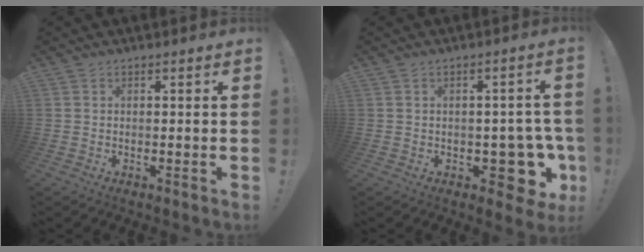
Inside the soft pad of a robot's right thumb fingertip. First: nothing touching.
{"total": 9.4, "force": [-2.7, 6.2, 6.6], "torque": [-0.062, 0.019, -0.033]}